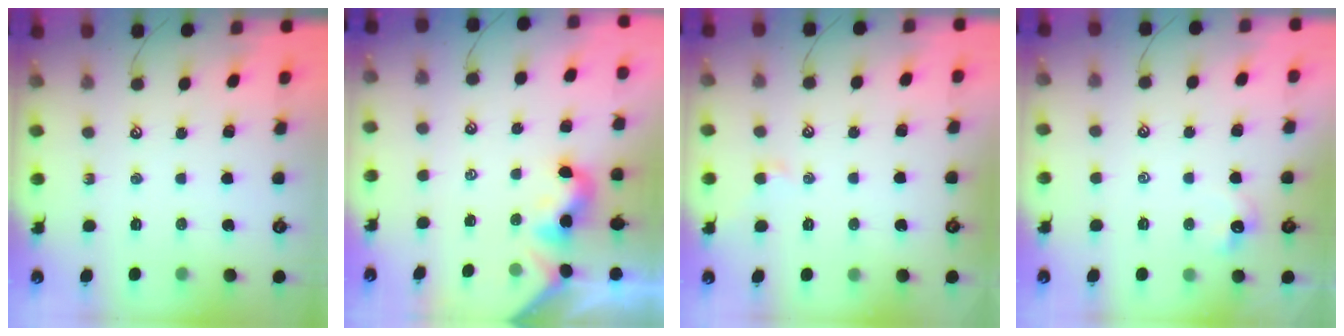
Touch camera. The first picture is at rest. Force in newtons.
{"total": 0.5, "press": 0.5, "slide": 0.1}
{"total": 0.0}
{"total": 0.0}